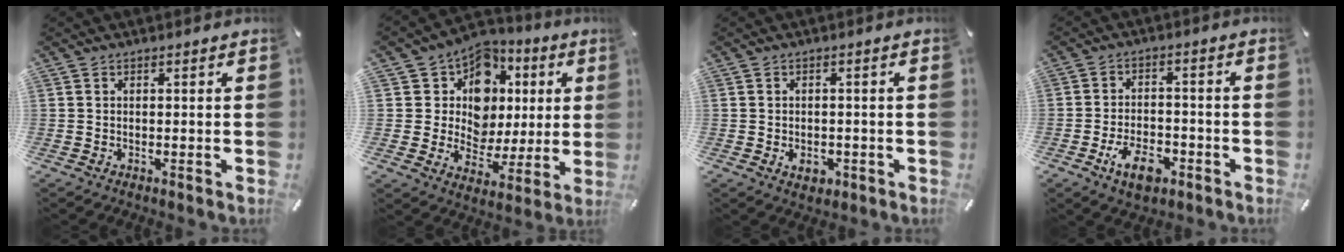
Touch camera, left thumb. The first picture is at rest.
{"total": 11.5, "force": [3.9, 10.4, 3.1], "torque": [-0.054, -0.041, 0.083]}
{"total": 3.2, "force": [-1.1, 2.6, 1.6], "torque": [-0.018, 0.001, -0.019]}
{"total": 8.3, "force": [-4.1, 4.7, 5.4], "torque": [-0.098, 0.014, -0.073]}